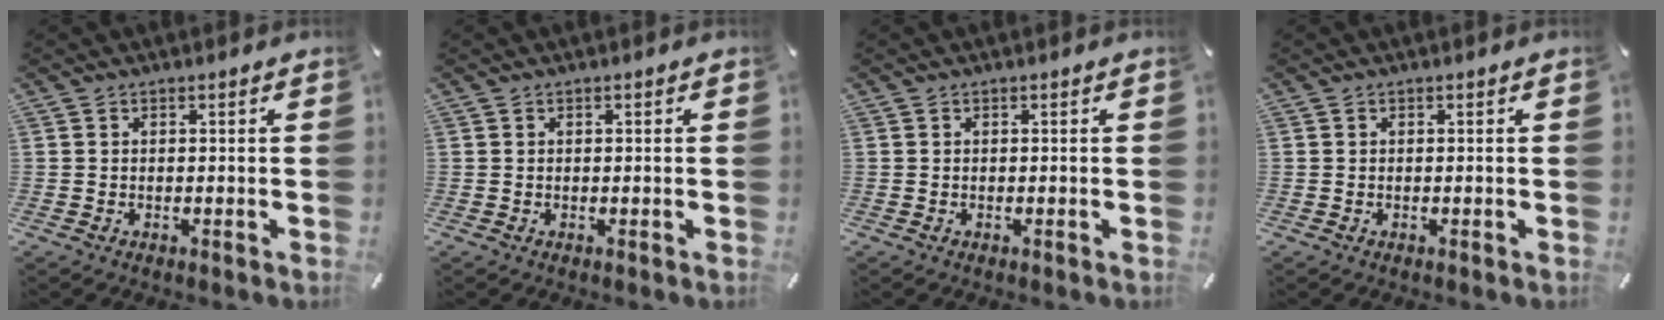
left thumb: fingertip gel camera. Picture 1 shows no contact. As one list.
[{"total": 0.0}, {"total": 0.0}, {"total": 0.0}]